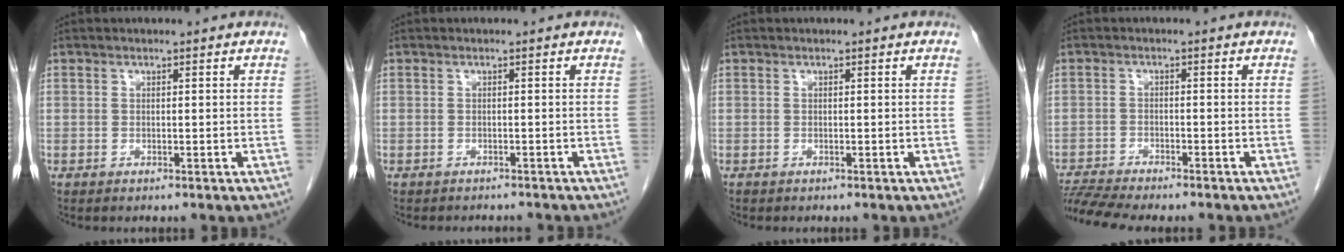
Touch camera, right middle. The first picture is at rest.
{"total": 3.8, "force": [-3.6, 0.9, 1.0], "torque": [-0.011, -0.004, -0.041]}
{"total": 0.0}
{"total": 7.9, "force": [-7.3, 0.2, 3.0], "torque": [-0.050, -0.005, -0.119]}